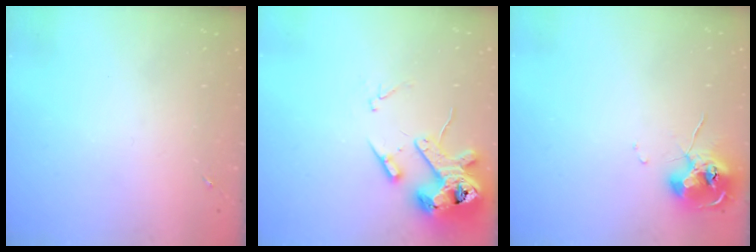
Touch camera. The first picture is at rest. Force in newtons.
{"total": 15.6, "press": 15.4, "slide": 2.3}
{"total": 10.1, "press": 10.0, "slide": 0.9}